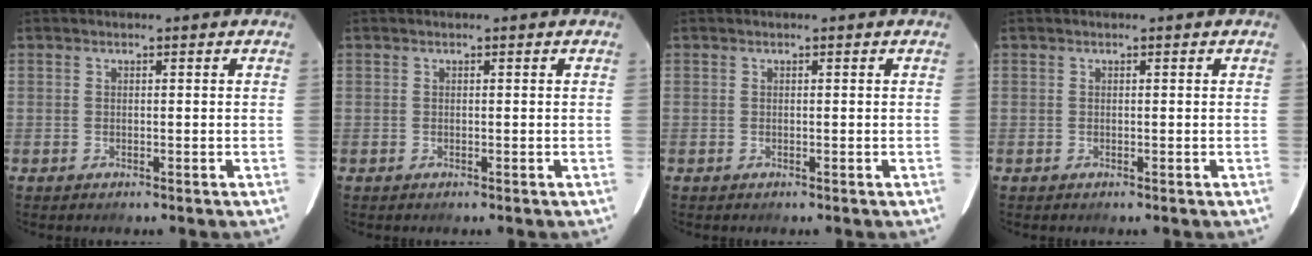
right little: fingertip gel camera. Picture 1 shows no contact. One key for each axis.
{"total": 0.0}
{"total": 0.0}
{"total": 0.0}